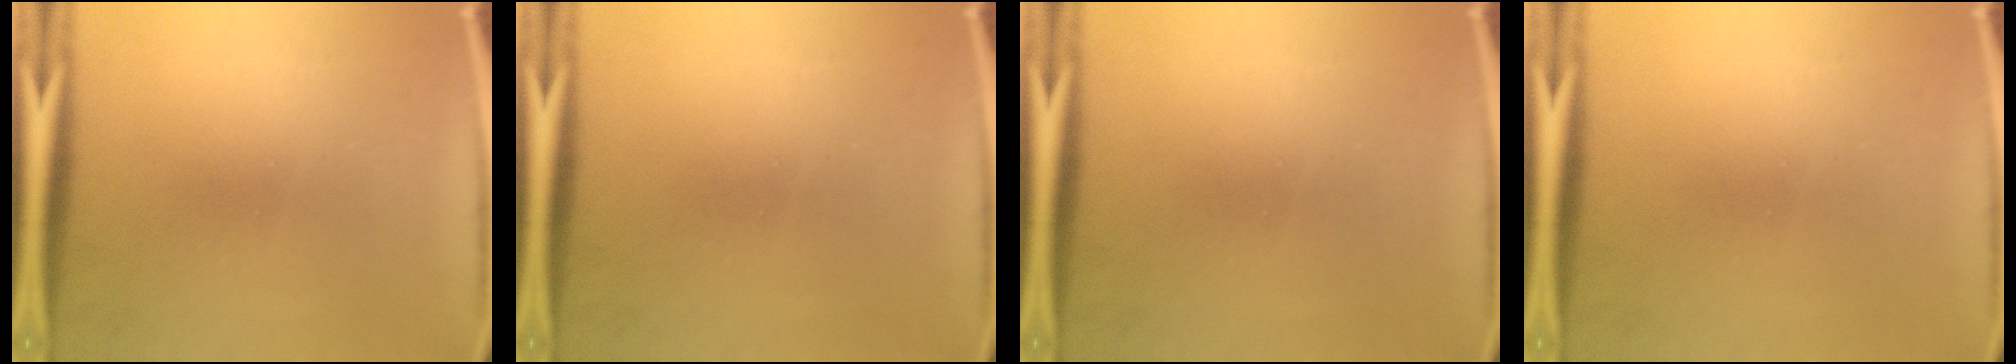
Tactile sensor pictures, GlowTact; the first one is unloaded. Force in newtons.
{"total": 0.0}
{"total": 0.0}
{"total": 0.0}